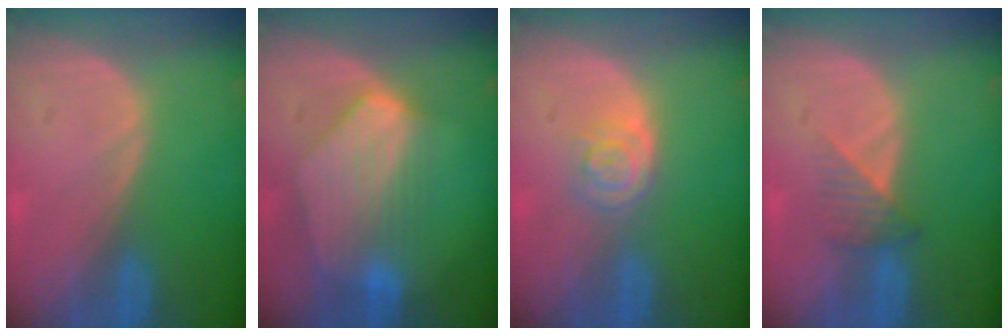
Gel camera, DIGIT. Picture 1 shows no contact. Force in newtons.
{"total": 8.2, "press": 7.6, "slide": 3.0}
{"total": 3.7, "press": 3.6, "slide": 0.8}
{"total": 3.4, "press": 3.1, "slide": 1.4}